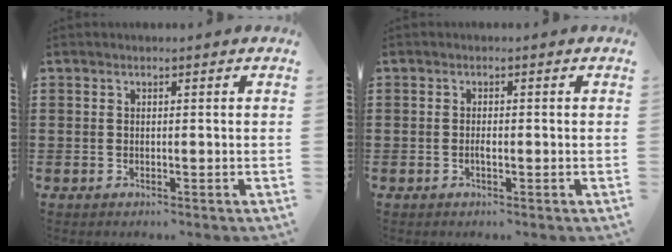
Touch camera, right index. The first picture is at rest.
{"total": 1.1, "force": [-0.4, 0.4, 1.0], "torque": [-0.020, -0.003, -0.006]}